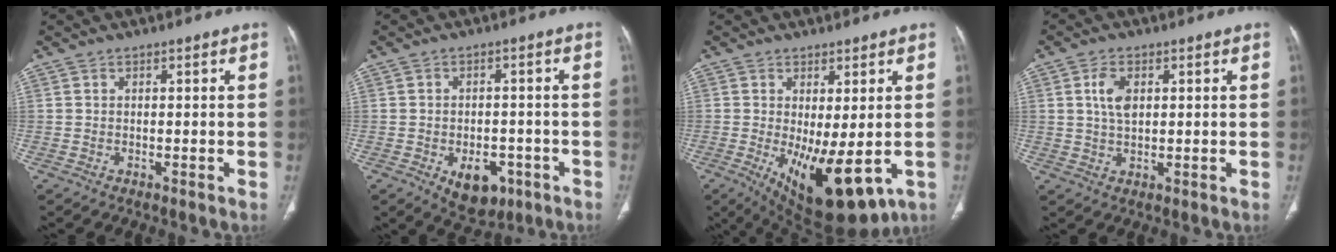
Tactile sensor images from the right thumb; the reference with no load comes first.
{"total": 8.1, "force": [-3.5, 5.1, 5.1], "torque": [-0.050, 0.012, -0.037]}
{"total": 14.0, "force": [-3.3, 5.3, 12.5], "torque": [-0.188, -0.023, -0.026]}
{"total": 4.5, "force": [1.2, 2.6, 3.5], "torque": [-0.063, -0.001, 0.022]}